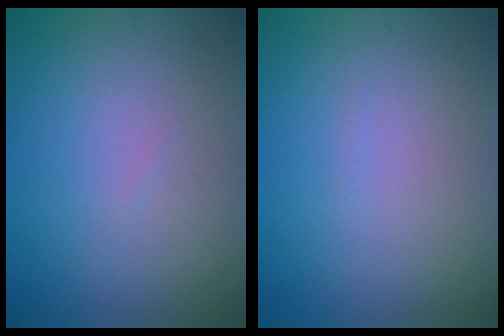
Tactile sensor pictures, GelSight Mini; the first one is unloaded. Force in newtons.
{"total": 0.0}